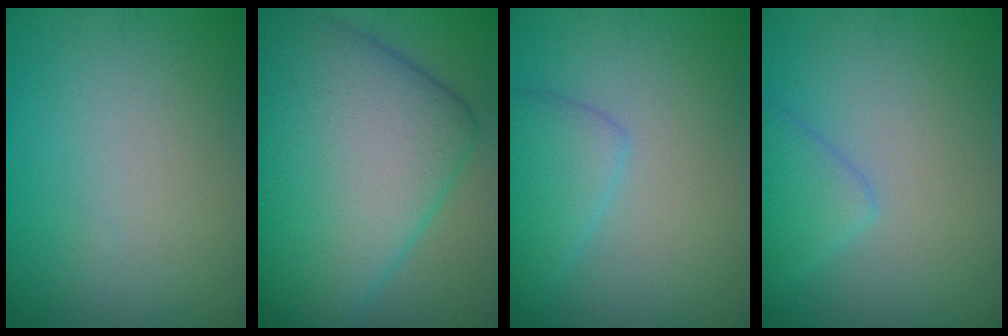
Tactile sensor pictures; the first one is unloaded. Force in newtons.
{"total": 15.2, "press": 15.2, "slide": 0.1}
{"total": 2.8, "press": 2.8, "slide": 0.2}
{"total": 2.3, "press": 2.3, "slide": 0.2}